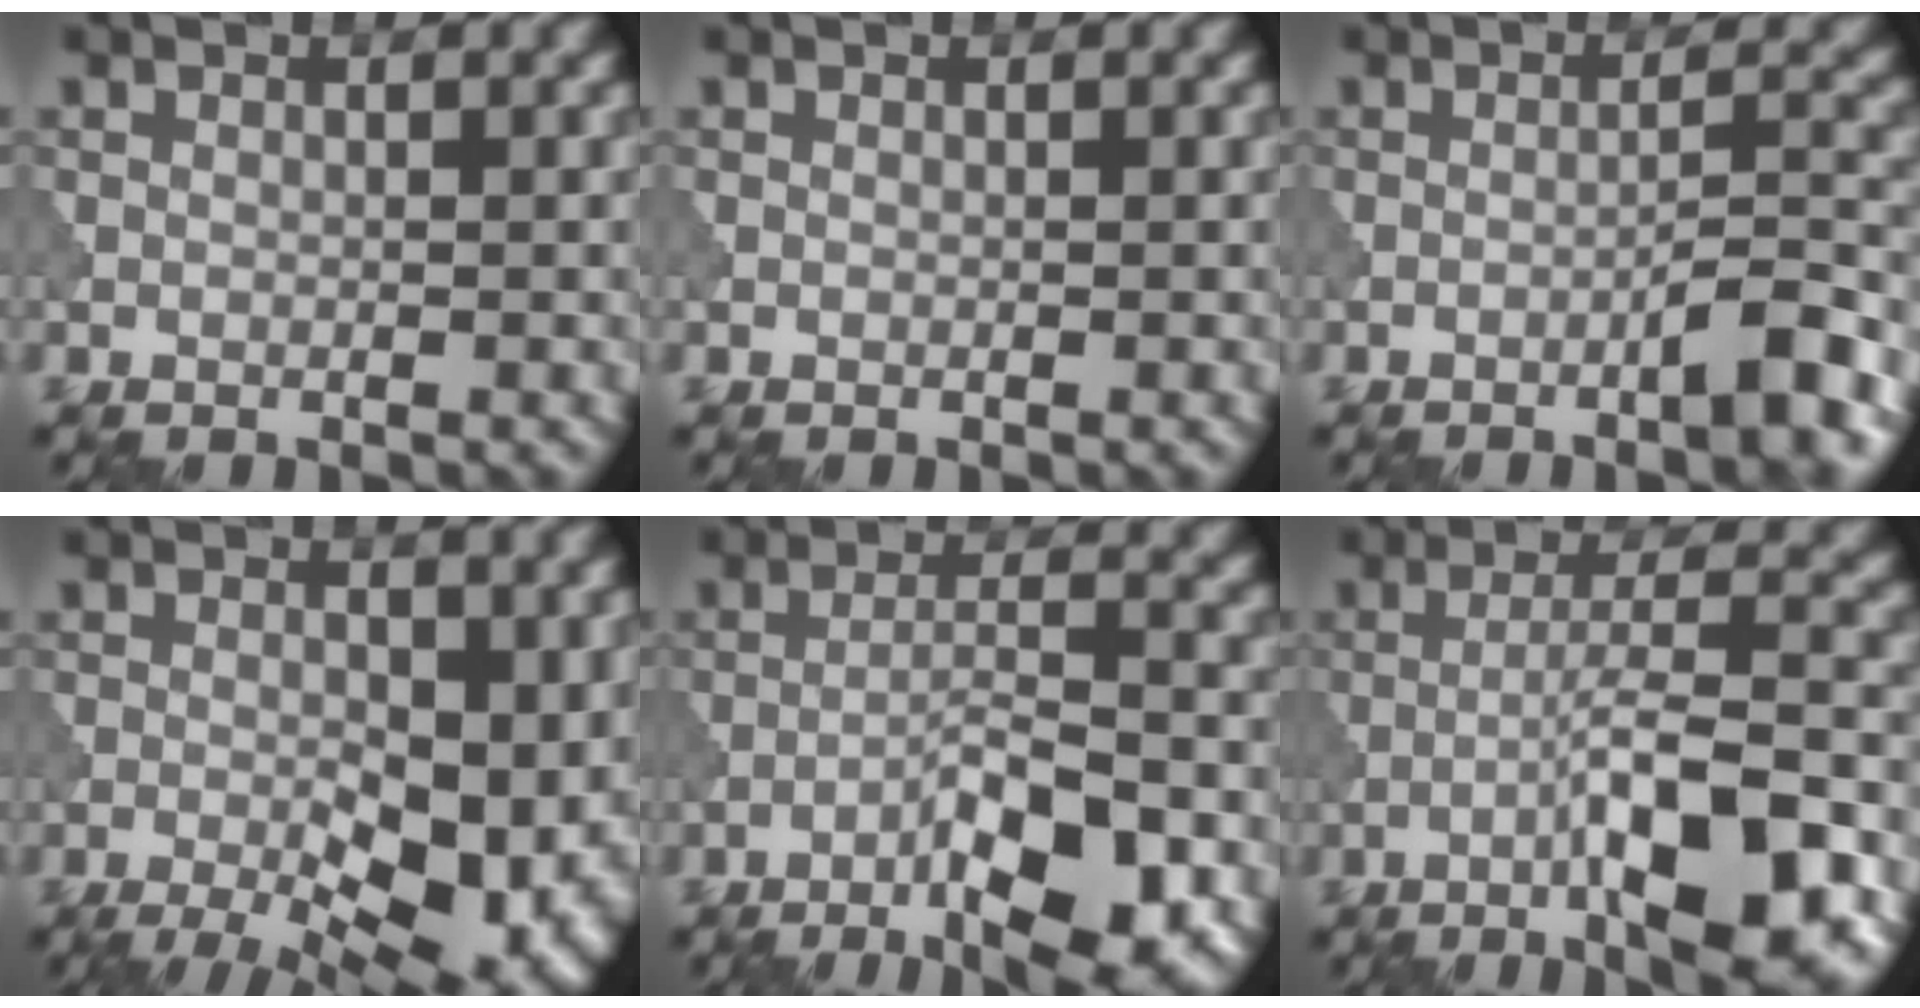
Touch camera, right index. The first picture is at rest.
{"total": 0.0}
{"total": 4.2, "force": [-2.4, 0.4, 3.4], "torque": [-0.048, 0.017, -0.046]}
{"total": 11.7, "force": [-3.3, 5.6, 9.7], "torque": [-0.121, -0.008, -0.050]}
{"total": 7.9, "force": [-4.3, 1.7, 6.4], "torque": [-0.102, 0.010, -0.069]}
{"total": 9.6, "force": [-4.2, 2.0, 8.4], "torque": [-0.132, 0.014, -0.071]}